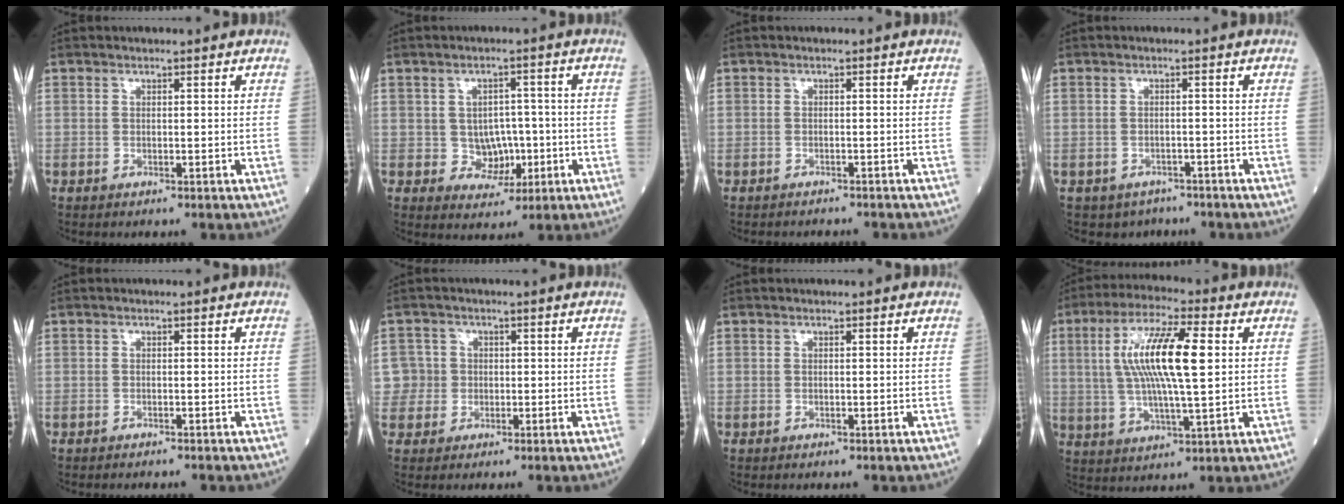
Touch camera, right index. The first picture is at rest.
{"total": 6.3, "force": [-0.8, 4.9, 3.9], "torque": [-0.058, 0.012, -0.002]}
{"total": 4.5, "force": [-4.0, 1.9, 0.9], "torque": [-0.014, 0.001, -0.053]}
{"total": 5.7, "force": [-4.2, 3.7, 0.9], "torque": [-0.021, 0.011, -0.057]}
{"total": 2.7, "force": [-2.3, 0.9, 1.1], "torque": [-0.022, -0.006, -0.028]}
{"total": 4.9, "force": [-0.3, 4.9, 0.1], "torque": [-0.007, 0.021, -0.002]}
{"total": 0.0}
{"total": 14.3, "force": [2.3, 2.9, 13.8], "torque": [-0.273, 0.020, 0.042]}